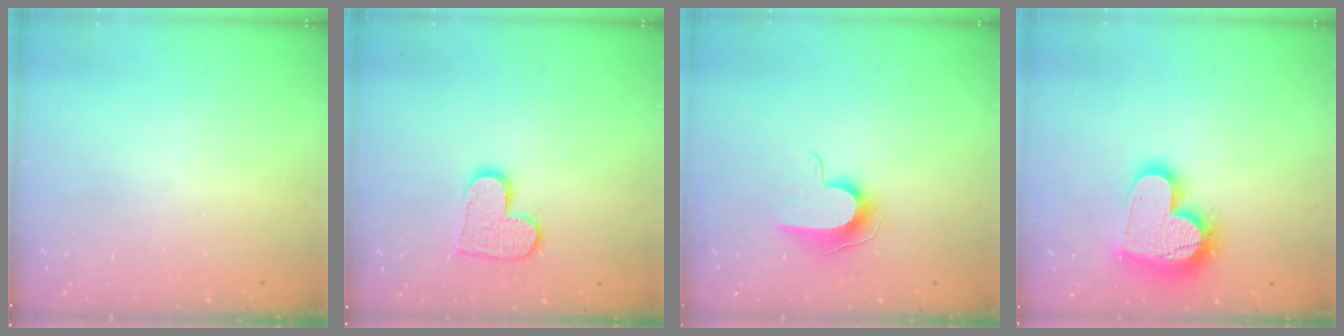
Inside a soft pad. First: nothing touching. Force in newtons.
{"total": 9.9, "press": 9.9, "slide": 0.3}
{"total": 8.9, "press": 8.9, "slide": 0.8}
{"total": 17.4, "press": 17.3, "slide": 1.3}